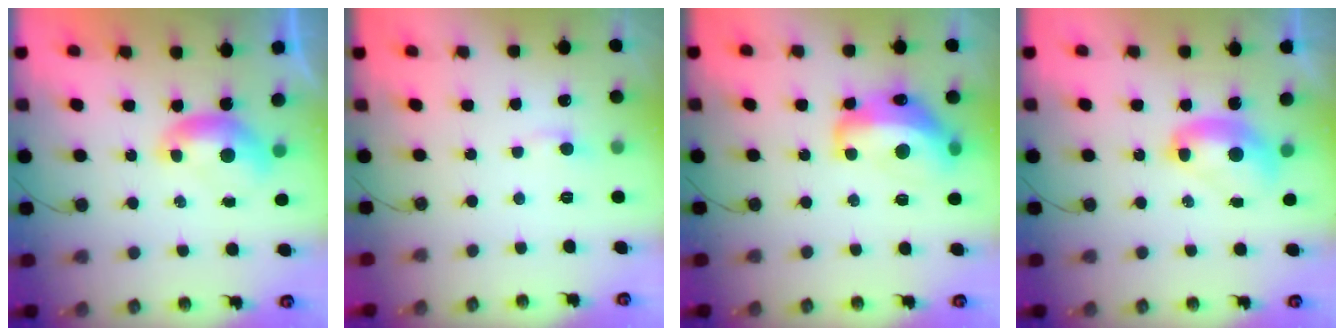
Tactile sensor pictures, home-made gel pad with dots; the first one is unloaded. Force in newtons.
{"total": 0.6, "press": 0.1, "slide": 0.6}
{"total": 11.3, "press": 11.2, "slide": 1.1}
{"total": 2.6, "press": 2.6, "slide": 0.1}